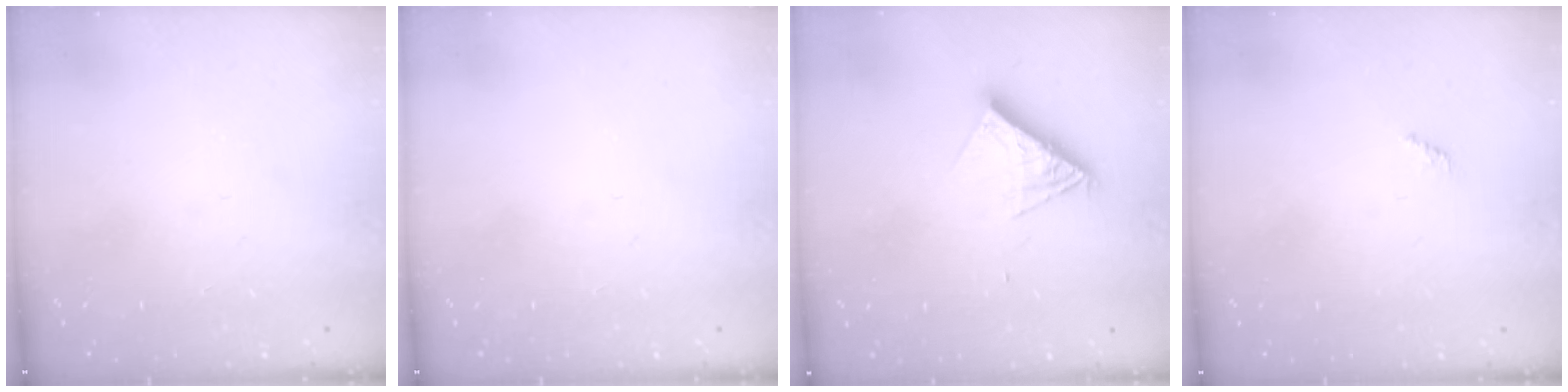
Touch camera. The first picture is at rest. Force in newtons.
{"total": 0.0}
{"total": 9.3, "press": 9.2, "slide": 0.8}
{"total": 0.7, "press": 0.7, "slide": 0.3}